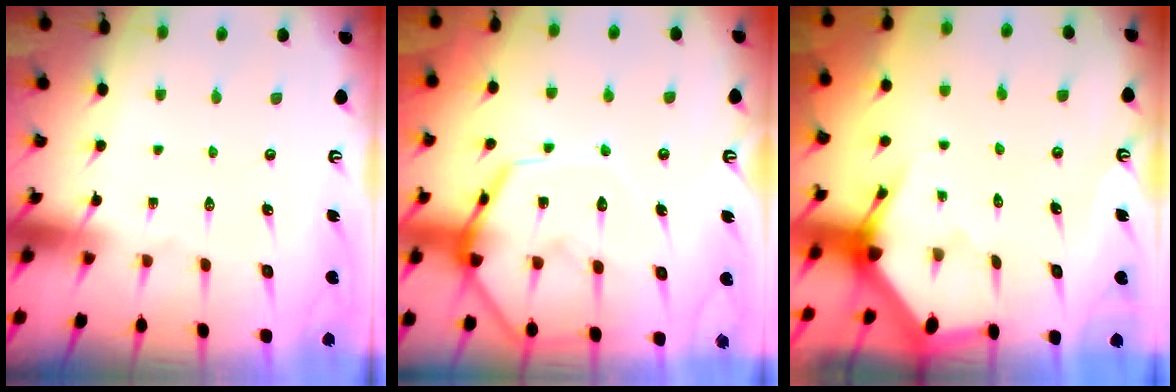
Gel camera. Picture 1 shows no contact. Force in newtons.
{"total": 14.6, "press": 14.6, "slide": 1.2}
{"total": 2.9, "press": 2.9, "slide": 0.2}